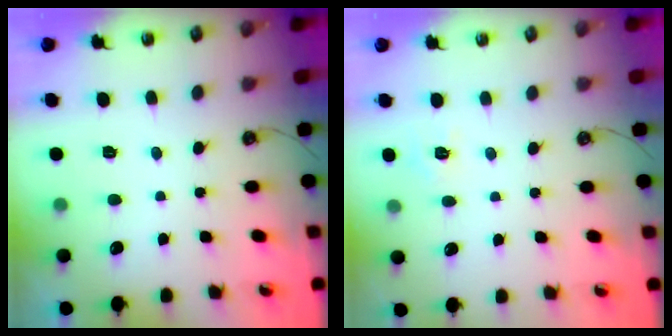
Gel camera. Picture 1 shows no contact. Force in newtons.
{"total": 5.8, "press": 5.7, "slide": 0.6}